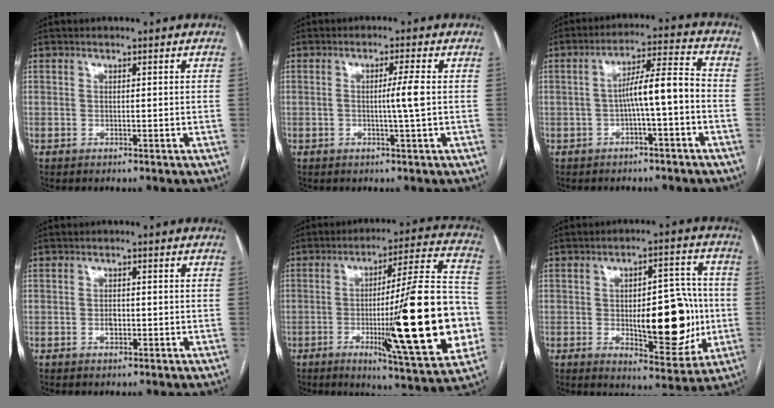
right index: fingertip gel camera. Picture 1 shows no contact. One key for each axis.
{"total": 3.5, "fx": -0.2, "fy": -0.9, "fz": 3.4, "tx": -0.058, "ty": -0.003, "tz": -0.004}
{"total": 7.5, "fx": -1.6, "fy": 0.4, "fz": 7.3, "tx": -0.119, "ty": 0.027, "tz": -0.025}
{"total": 1.5, "fx": -0.4, "fy": 0.9, "fz": 1.2, "tx": -0.023, "ty": 0.001, "tz": -0.005}
{"total": 25.8, "fx": -4.9, "fy": 1.4, "fz": 25.3, "tx": -0.336, "ty": -0.005, "tz": -0.075}
{"total": 15.1, "fx": -1.6, "fy": 5.6, "fz": 14.0, "tx": -0.185, "ty": 0.011, "tz": -0.012}